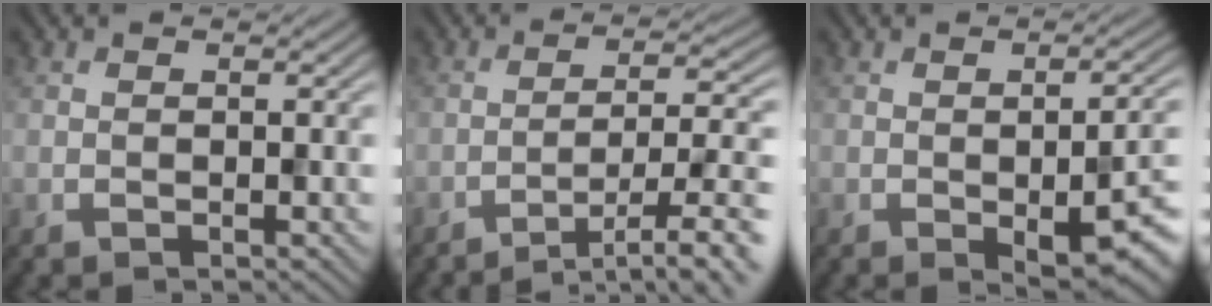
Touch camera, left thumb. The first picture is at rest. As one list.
[{"total": 10.2, "force": [-7.1, 2.1, 7.1], "torque": [-0.102, 0.010, -0.092]}, {"total": 7.7, "force": [-2.3, 2.2, 7.0], "torque": [-0.100, -0.016, -0.019]}]